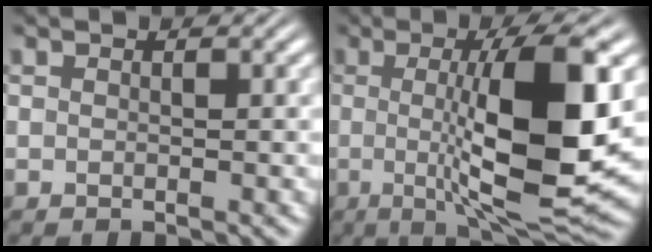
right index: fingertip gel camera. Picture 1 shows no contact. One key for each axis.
{"total": 12.3, "fx": 0.4, "fy": 2.5, "fz": 12.0, "tx": -0.199, "ty": -0.012, "tz": 0.014}